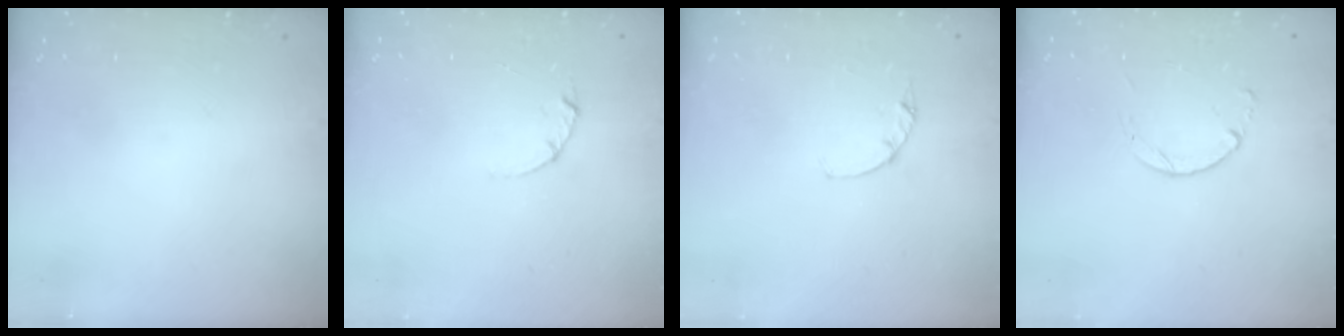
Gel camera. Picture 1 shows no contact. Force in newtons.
{"total": 2.1, "press": 2.1, "slide": 0.1}
{"total": 1.2, "press": 1.1, "slide": 0.3}
{"total": 1.8, "press": 1.8, "slide": 0.2}